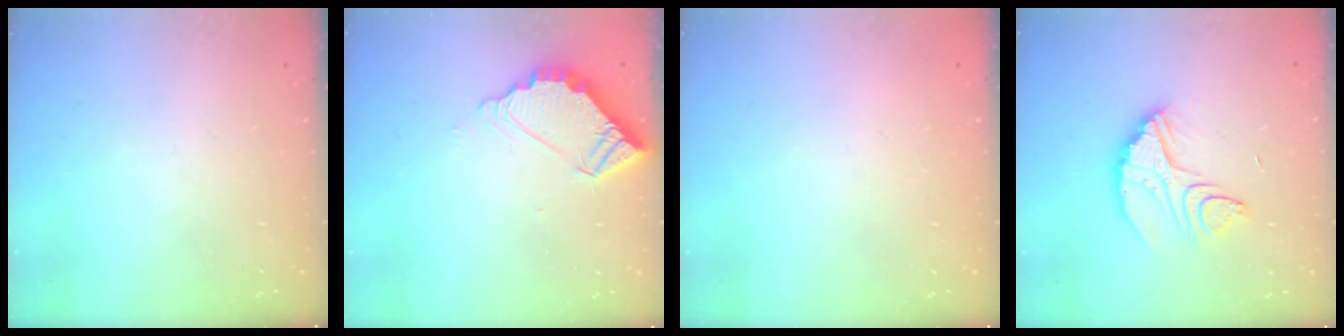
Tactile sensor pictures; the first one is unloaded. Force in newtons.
{"total": 6.3, "press": 6.3, "slide": 0.4}
{"total": 2.3, "press": 2.3, "slide": 0.1}
{"total": 10.9, "press": 10.9, "slide": 0.7}